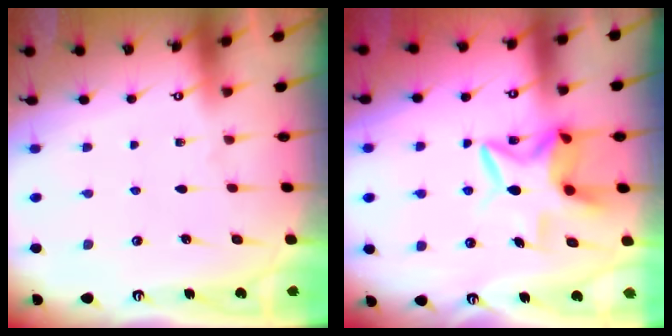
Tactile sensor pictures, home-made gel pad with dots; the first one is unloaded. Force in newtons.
{"total": 10.3, "press": 10.2, "slide": 1.7}